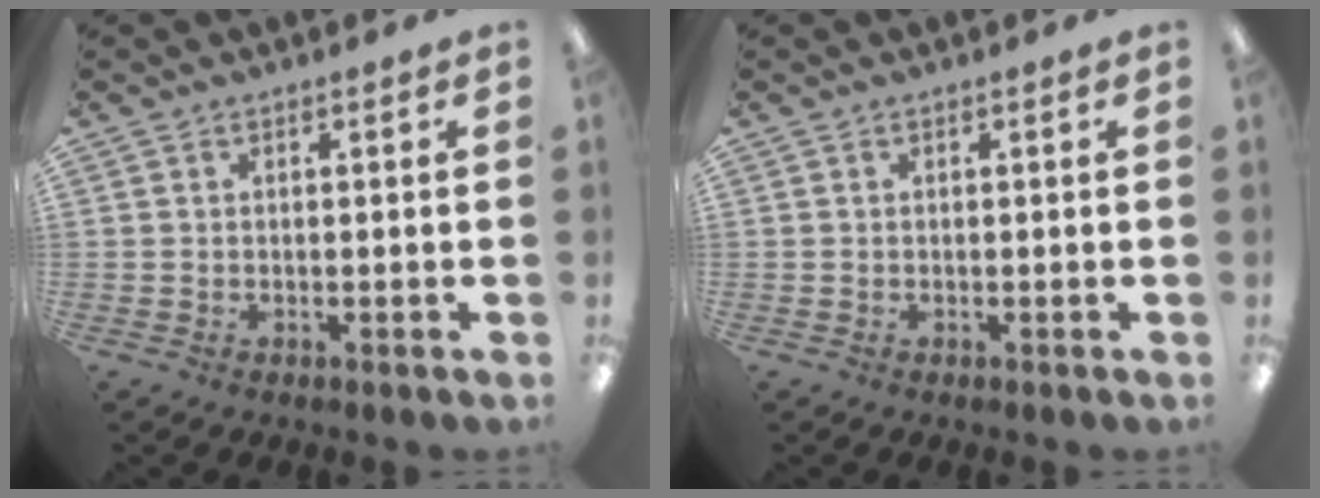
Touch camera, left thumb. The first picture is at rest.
{"total": 0.0}